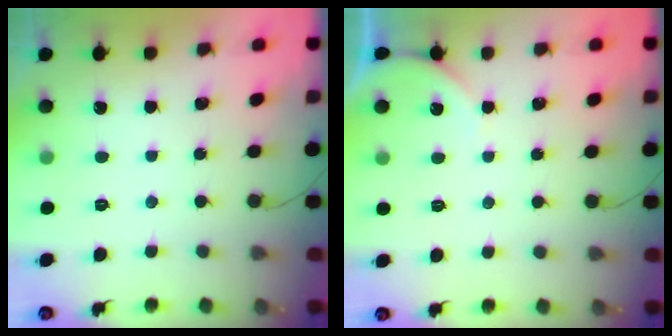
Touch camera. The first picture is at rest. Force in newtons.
{"total": 3.5, "press": 3.4, "slide": 0.4}